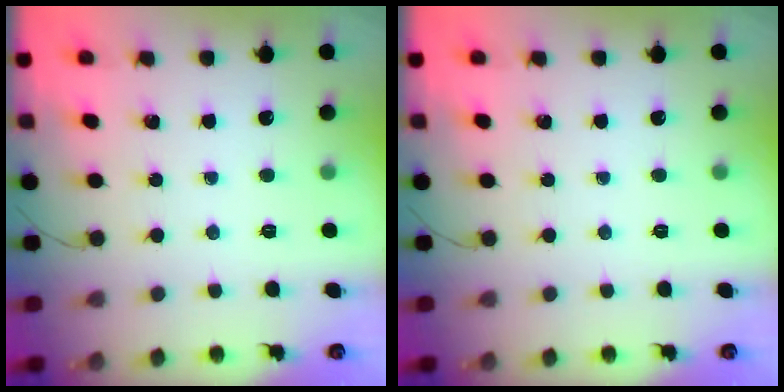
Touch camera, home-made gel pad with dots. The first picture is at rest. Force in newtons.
{"total": 0.0}